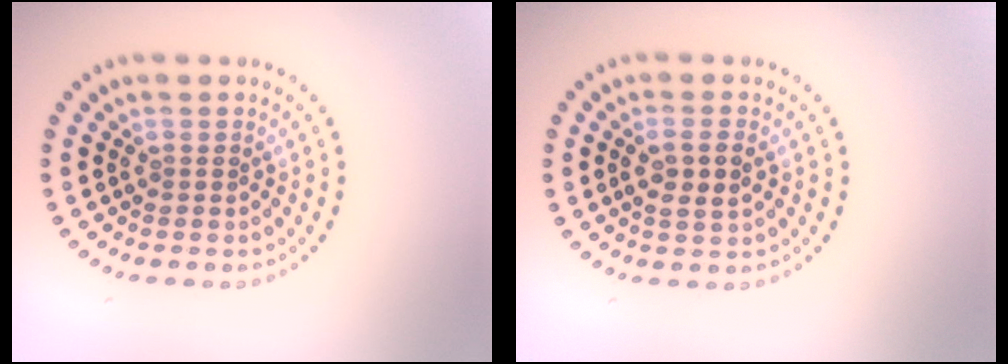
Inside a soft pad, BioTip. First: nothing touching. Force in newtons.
{"total": 2.5, "press": 2.4, "slide": 0.7}